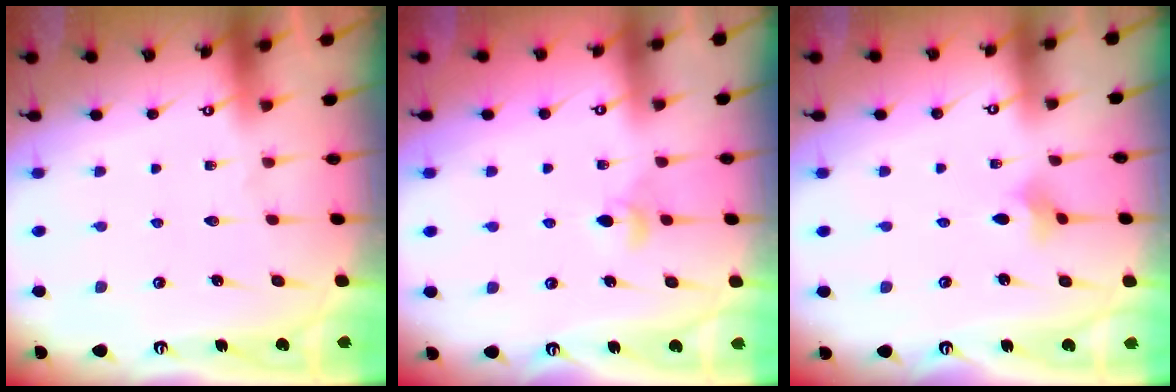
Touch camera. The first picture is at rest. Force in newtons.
{"total": 4.4, "press": 4.3, "slide": 0.8}
{"total": 3.1, "press": 3.0, "slide": 0.7}